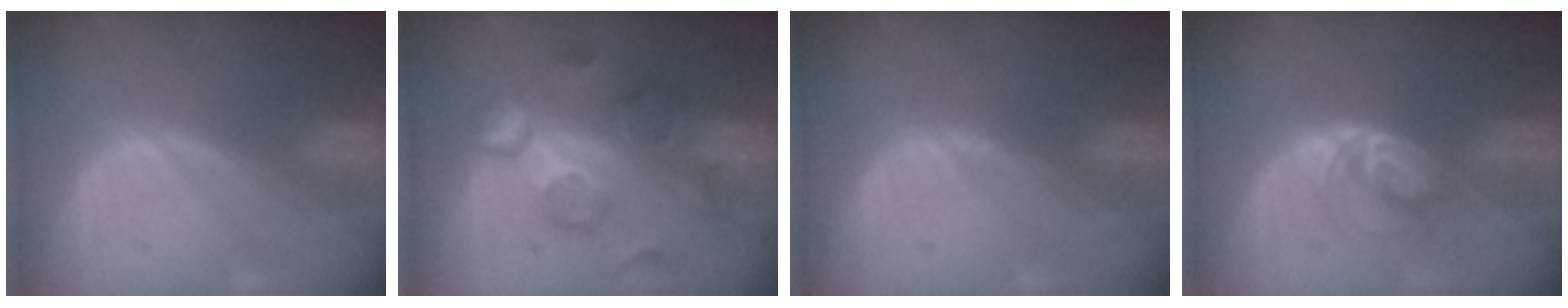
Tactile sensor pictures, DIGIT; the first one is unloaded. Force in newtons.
{"total": 10.6, "press": 9.2, "slide": 5.2}
{"total": 0.5, "press": 0.5, "slide": 0.1}
{"total": 5.2, "press": 4.9, "slide": 1.7}